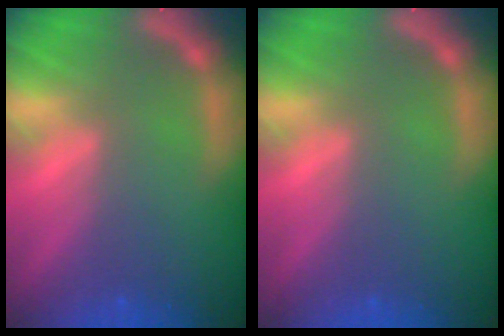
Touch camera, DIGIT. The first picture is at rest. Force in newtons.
{"total": 0.0}